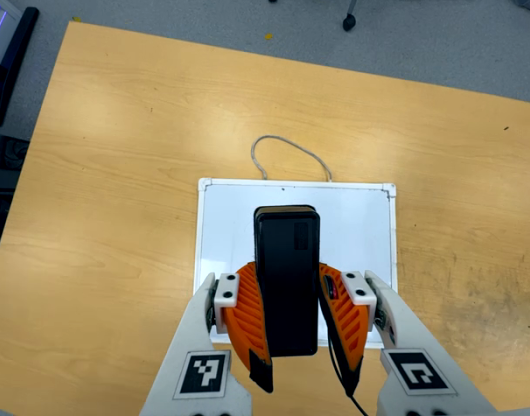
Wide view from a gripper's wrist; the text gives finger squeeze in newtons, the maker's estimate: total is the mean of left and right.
{"total": 6.6, "left": 5.7, "right": 7.5}